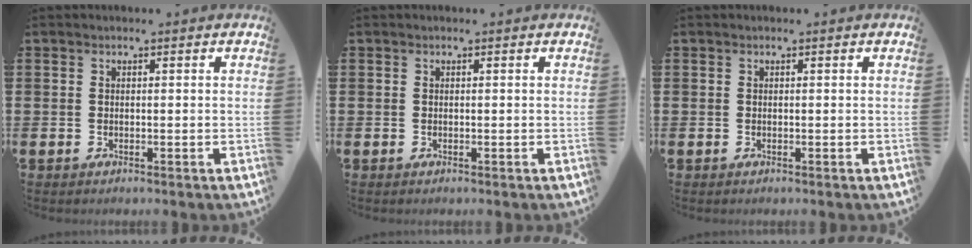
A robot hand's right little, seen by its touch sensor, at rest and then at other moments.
{"total": 0.0}
{"total": 0.0}